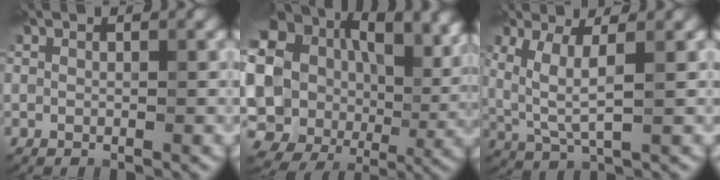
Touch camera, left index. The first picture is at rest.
{"total": 18.6, "force": [2.3, 13.6, 12.4], "torque": [-0.215, 0.022, 0.053]}
{"total": 3.5, "force": [0.8, 0.5, 3.4], "torque": [-0.082, -0.004, 0.024]}